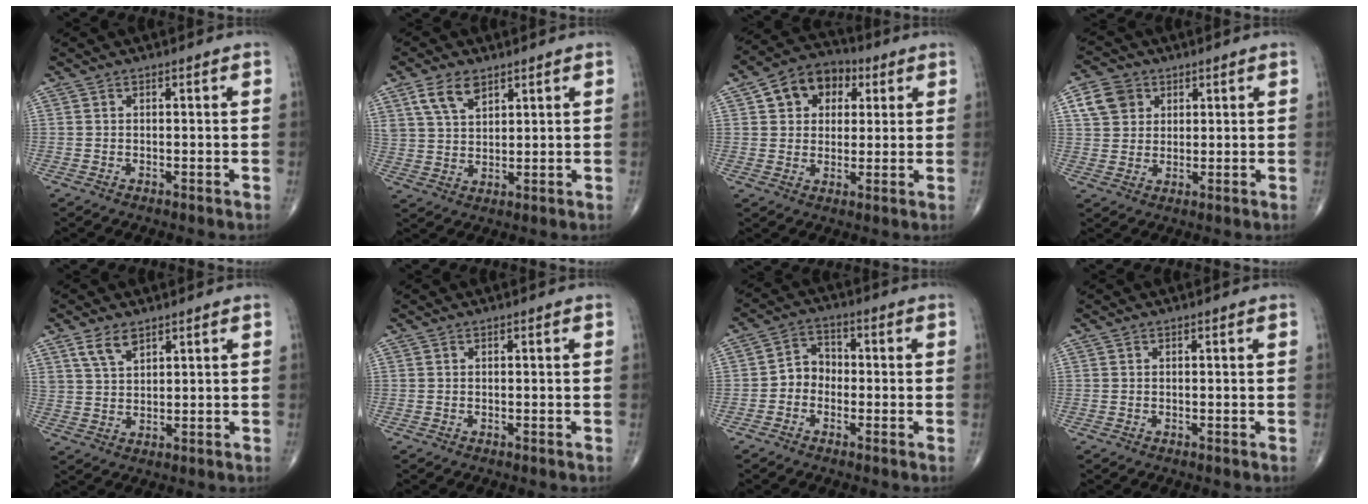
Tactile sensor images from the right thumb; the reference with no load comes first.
{"total": 6.8, "force": [4.0, 3.8, 4.0], "torque": [-0.068, -0.016, 0.082]}
{"total": 10.6, "force": [3.7, 8.0, 5.9], "torque": [-0.057, 0.003, 0.051]}
{"total": 6.8, "force": [2.7, 5.6, 2.7], "torque": [-0.026, -0.001, 0.049]}
{"total": 4.7, "force": [3.1, 2.3, 2.6], "torque": [-0.045, -0.015, 0.066]}
{"total": 0.0}
{"total": 4.8, "force": [-1.4, 4.0, 2.3], "torque": [-0.018, 0.024, -0.040]}
{"total": 0.0}